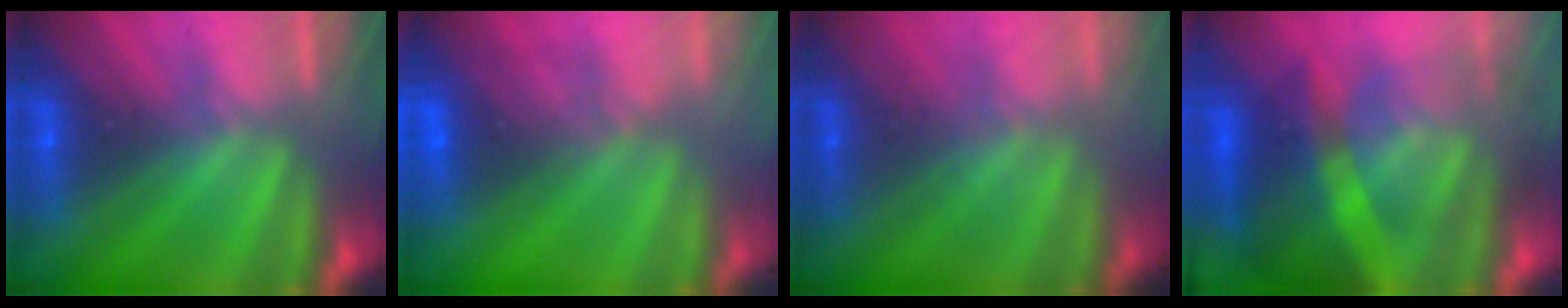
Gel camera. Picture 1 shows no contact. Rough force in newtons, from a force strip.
{"total": 7.4}
{"total": 1.8}
{"total": 9.1}